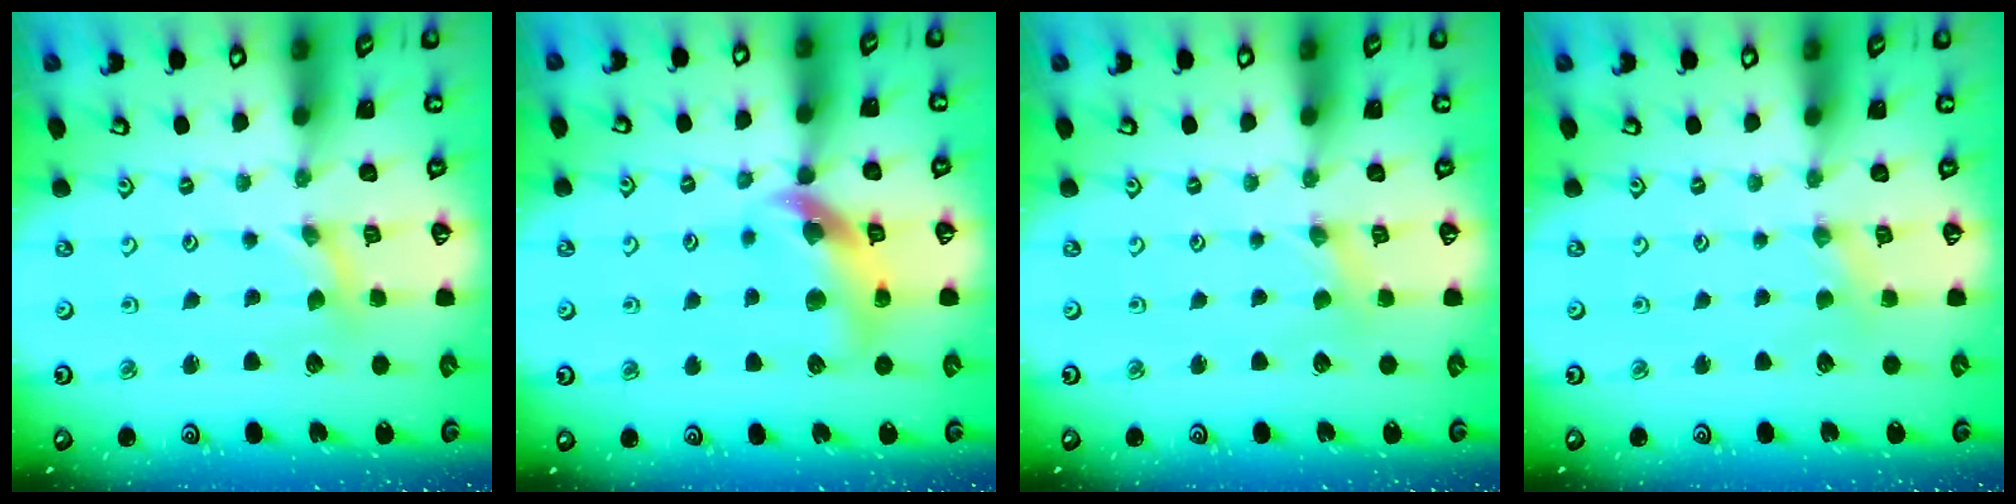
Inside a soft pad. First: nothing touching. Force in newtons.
{"total": 12.0, "press": 11.9, "slide": 1.7}
{"total": 1.1, "press": 1.1, "slide": 0.2}
{"total": 2.0, "press": 2.0, "slide": 0.4}